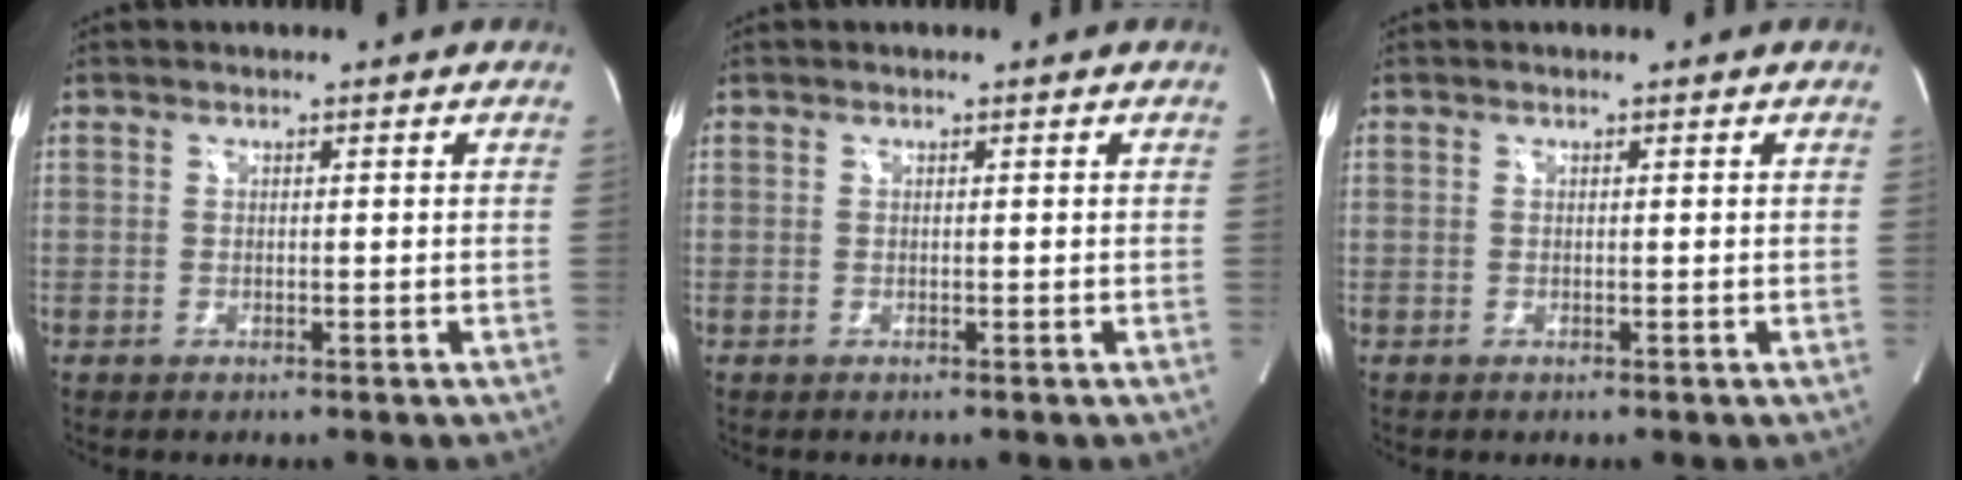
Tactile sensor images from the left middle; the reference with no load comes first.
{"total": 0.0}
{"total": 0.0}